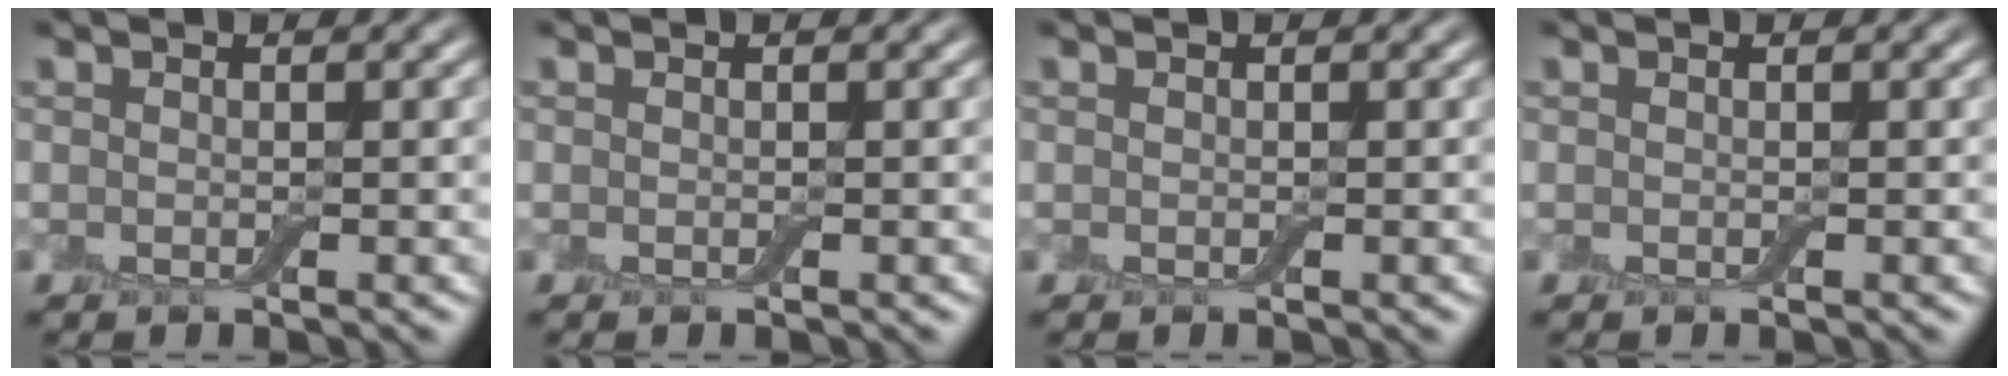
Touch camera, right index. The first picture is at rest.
{"total": 0.0}
{"total": 0.0}
{"total": 0.0}